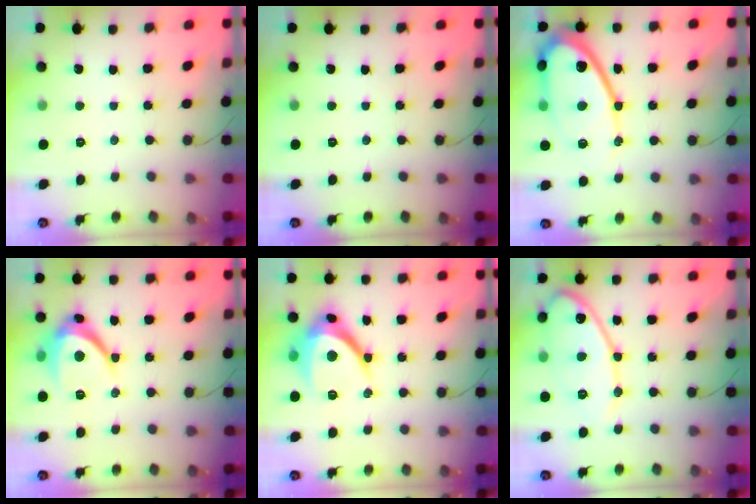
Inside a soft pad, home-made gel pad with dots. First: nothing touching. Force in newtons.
{"total": 0.0}
{"total": 17.2, "press": 17.1, "slide": 1.7}
{"total": 8.9, "press": 8.8, "slide": 1.3}
{"total": 11.4, "press": 11.4, "slide": 0.7}
{"total": 14.1, "press": 14.0, "slide": 1.3}